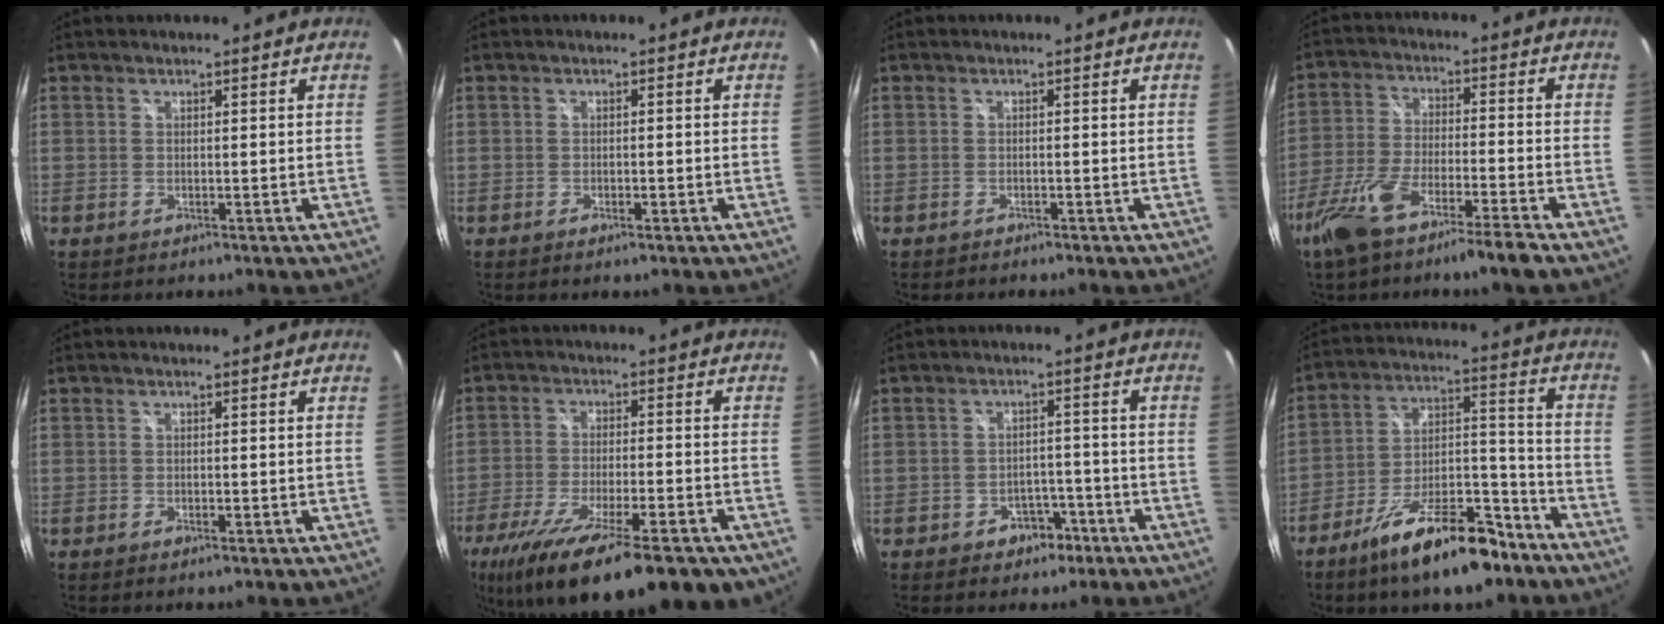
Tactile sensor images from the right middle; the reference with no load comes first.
{"total": 1.1, "force": [-0.7, 0.4, 0.8], "torque": [-0.013, -0.003, -0.012]}
{"total": 0.9, "force": [-0.8, 0.3, 0.1], "torque": [-0.007, -0.003, -0.014]}
{"total": 11.4, "force": [-8.1, 1.1, 7.9], "torque": [-0.174, -0.019, -0.153]}
{"total": 0.8, "force": [-0.5, 0.3, 0.5], "torque": [-0.008, -0.002, -0.009]}
{"total": 22.4, "force": [-14.9, 6.2, 15.5], "torque": [-0.285, -0.068, -0.230]}
{"total": 5.0, "force": [-3.1, 3.4, 1.8], "torque": [-0.040, 0.011, -0.036]}
{"total": 17.8, "force": [-12.3, 6.1, 11.3], "torque": [-0.192, 0.013, -0.194]}